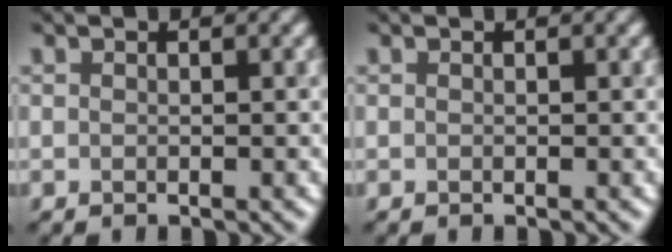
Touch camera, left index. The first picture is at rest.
{"total": 0.0}